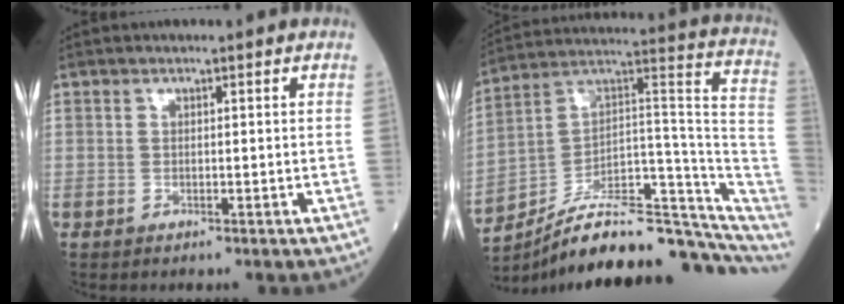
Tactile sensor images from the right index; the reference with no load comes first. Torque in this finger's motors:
{"motor_torque": [-0.47, -1.54, -0.01, -0.01]}